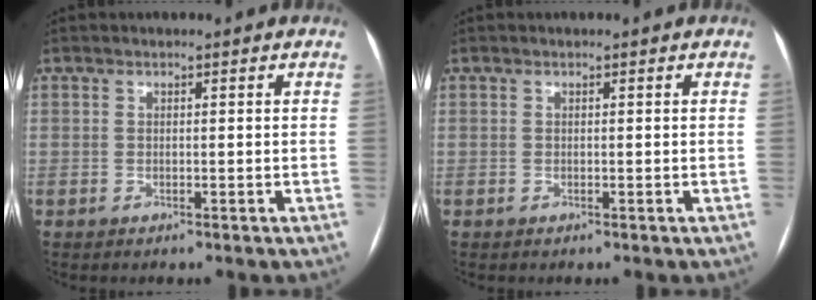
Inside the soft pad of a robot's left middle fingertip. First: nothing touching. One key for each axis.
{"total": 0.0}